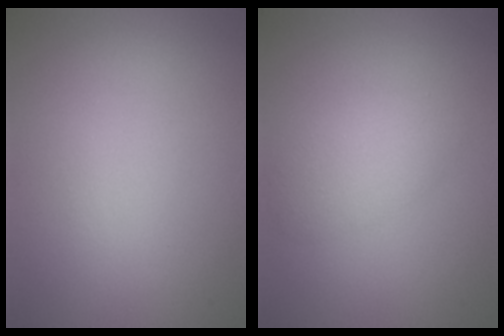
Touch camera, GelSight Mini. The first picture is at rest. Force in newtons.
{"total": 2.6, "press": 2.6, "slide": 0.2}